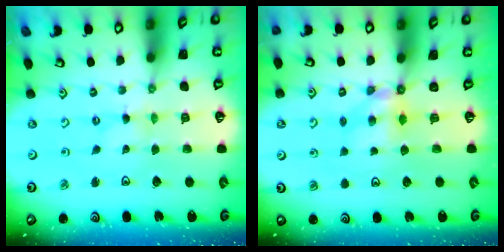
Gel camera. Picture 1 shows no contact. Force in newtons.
{"total": 5.5, "press": 5.5, "slide": 0.1}